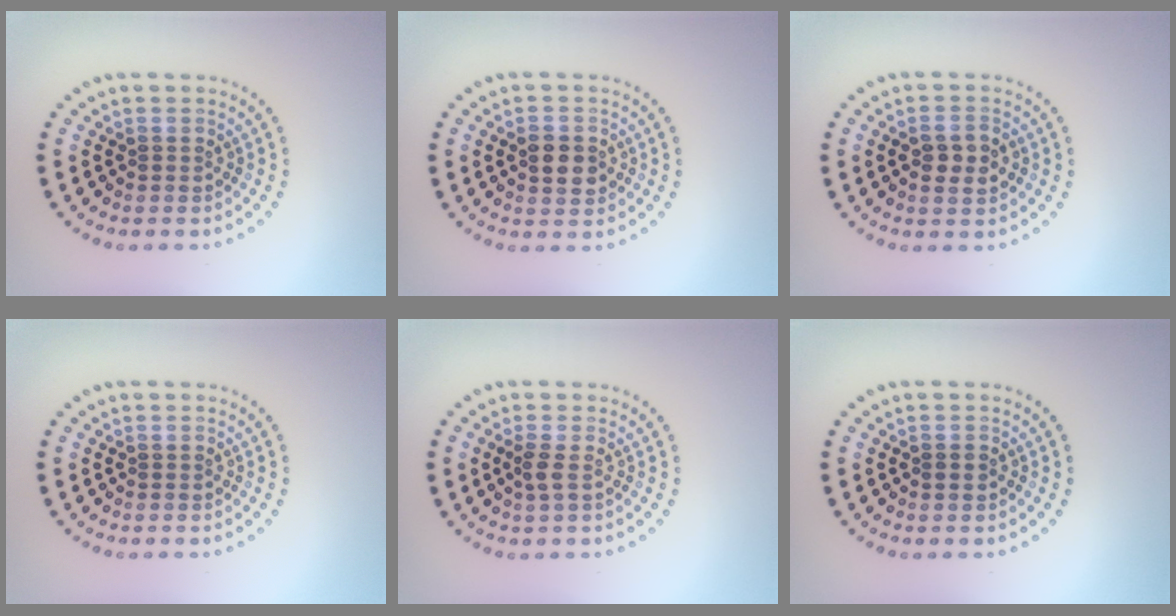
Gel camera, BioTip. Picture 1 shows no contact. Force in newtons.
{"total": 2.7, "press": 2.7, "slide": 0.2}
{"total": 2.7, "press": 2.7, "slide": 0.4}
{"total": 0.0}
{"total": 1.2, "press": 1.1, "slide": 0.5}
{"total": 0.8, "press": 0.8, "slide": 0.3}